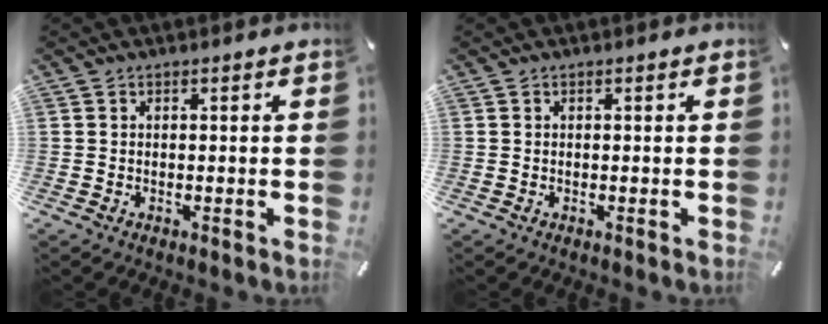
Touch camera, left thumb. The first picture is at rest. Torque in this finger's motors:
{"motor_torque": [0.00, 0.00, -0.01, 0.01, 0.00]}